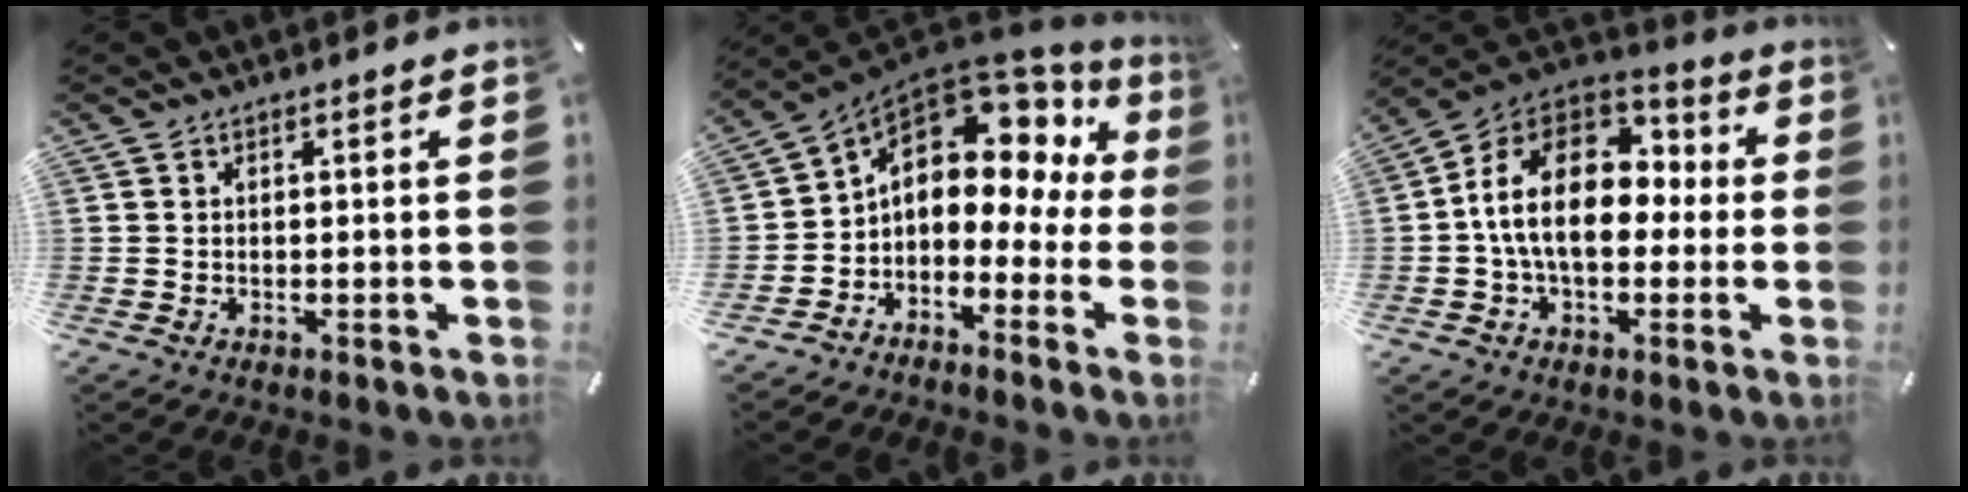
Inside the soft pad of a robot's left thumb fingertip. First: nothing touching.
{"total": 9.0, "force": [2.7, 6.5, 5.7], "torque": [-0.098, -0.034, 0.039]}
{"total": 18.6, "force": [0.0, 12.5, 13.8], "torque": [-0.256, 0.015, -0.001]}